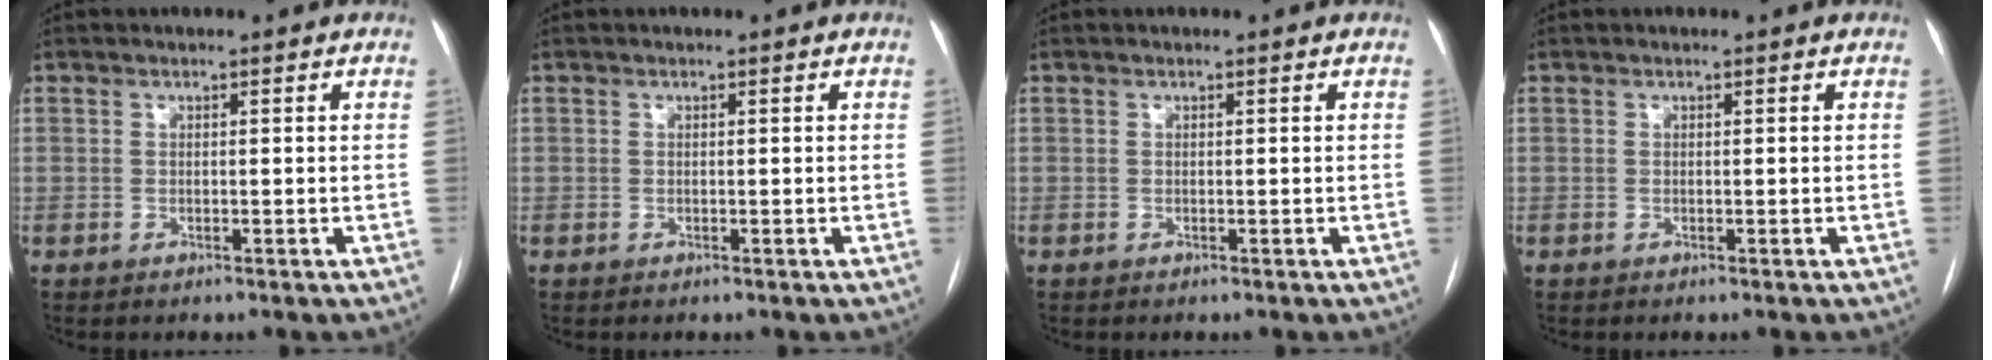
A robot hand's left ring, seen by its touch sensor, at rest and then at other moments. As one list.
[{"total": 0.0}, {"total": 0.0}, {"total": 0.0}]